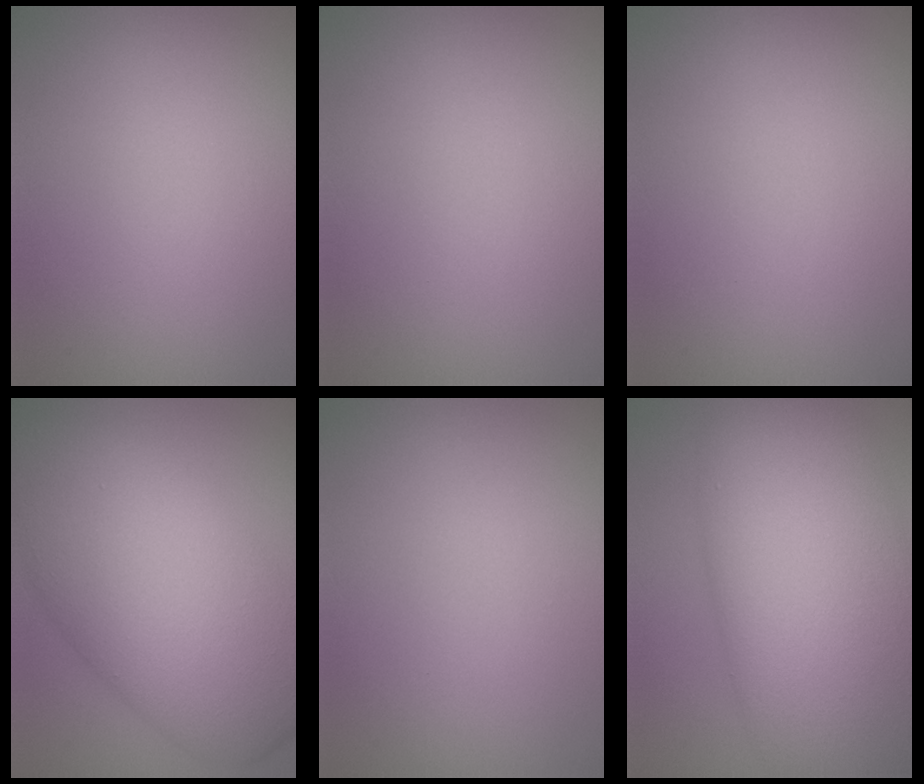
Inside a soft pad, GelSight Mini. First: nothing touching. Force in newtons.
{"total": 0.0}
{"total": 0.0}
{"total": 12.2, "press": 12.2, "slide": 0.3}
{"total": 0.0}
{"total": 14.3, "press": 14.3, "slide": 0.5}